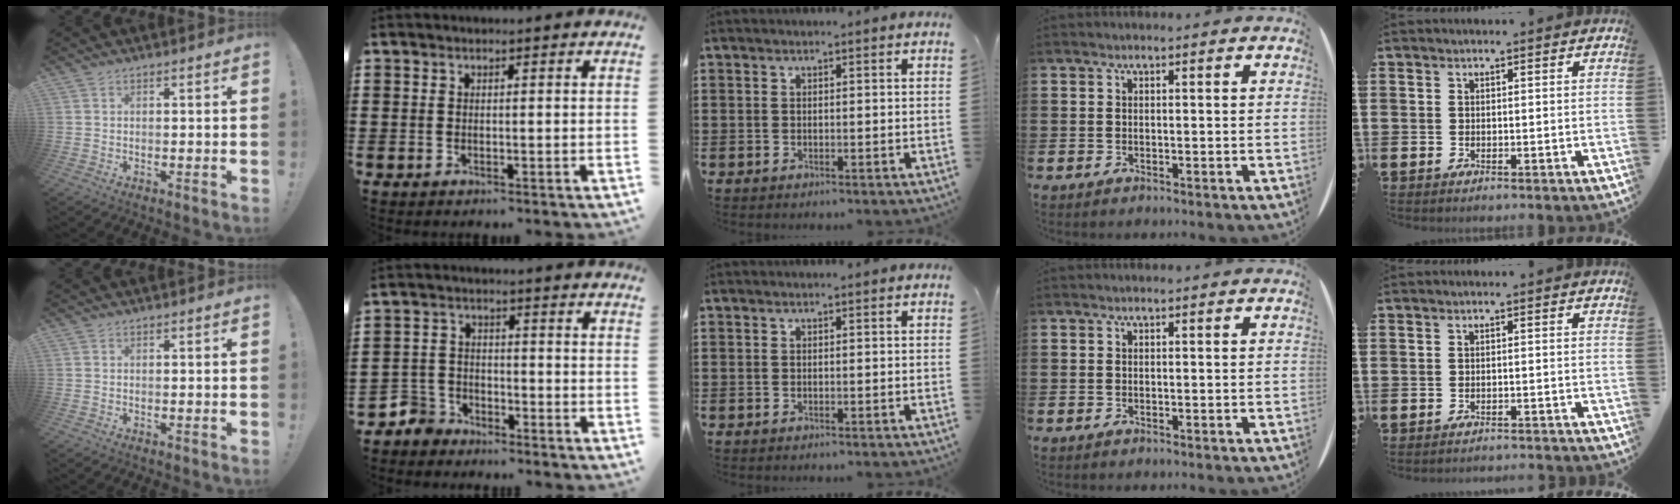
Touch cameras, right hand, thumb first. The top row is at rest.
{"index": {"total": 4.2, "force": [-3.8, 1.8, 0.2], "torque": [-0.028, 0.001, -0.085]}, "little": {"total": 1.1, "force": [-1.0, -0.1, -0.1], "torque": [0.000, 0.003, -0.022]}}